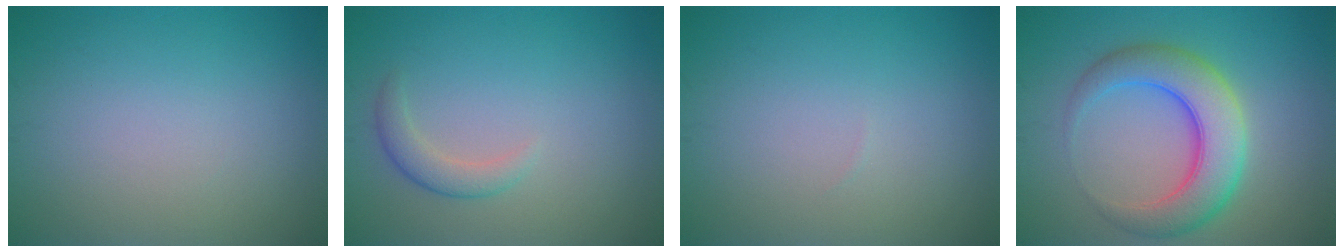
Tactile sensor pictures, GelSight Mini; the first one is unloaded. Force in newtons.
{"total": 1.9, "press": 1.9, "slide": 0.2}
{"total": 0.0}
{"total": 6.6, "press": 6.6, "slide": 0.3}